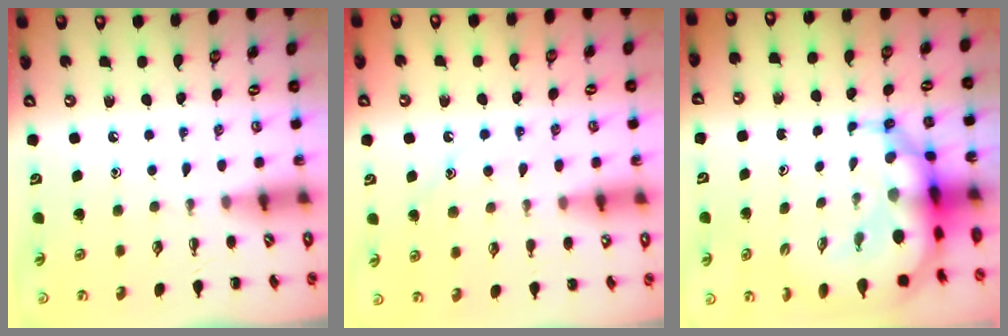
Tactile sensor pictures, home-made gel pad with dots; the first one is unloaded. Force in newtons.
{"total": 10.6, "press": 10.5, "slide": 1.2}
{"total": 10.9, "press": 10.5, "slide": 2.7}